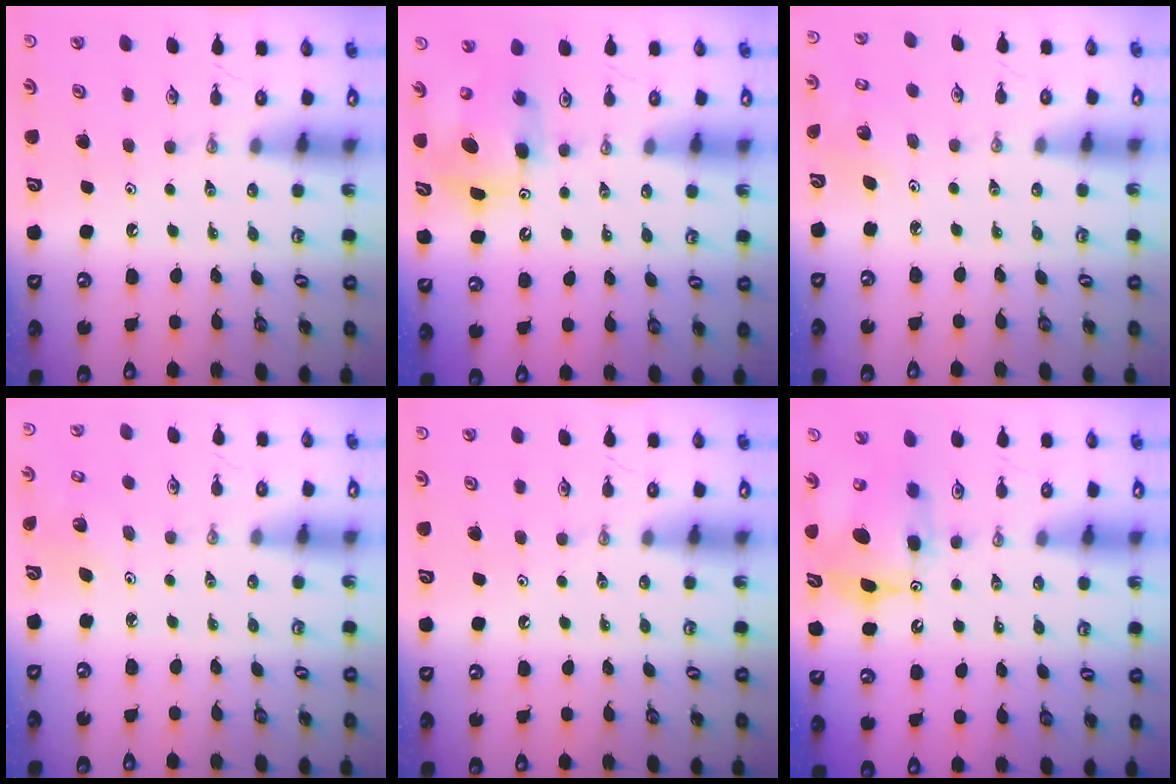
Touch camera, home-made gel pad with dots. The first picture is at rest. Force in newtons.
{"total": 7.0, "press": 6.8, "slide": 1.6}
{"total": 2.2, "press": 2.2, "slide": 0.2}
{"total": 2.2, "press": 2.2, "slide": 0.2}
{"total": 0.0}
{"total": 9.4, "press": 9.3, "slide": 0.6}